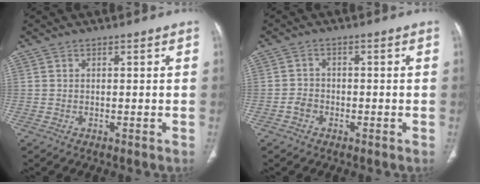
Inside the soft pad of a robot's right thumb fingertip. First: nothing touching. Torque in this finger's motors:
{"motor_torque": [0.54, 0.32, 0.16, -0.47, 0.01]}